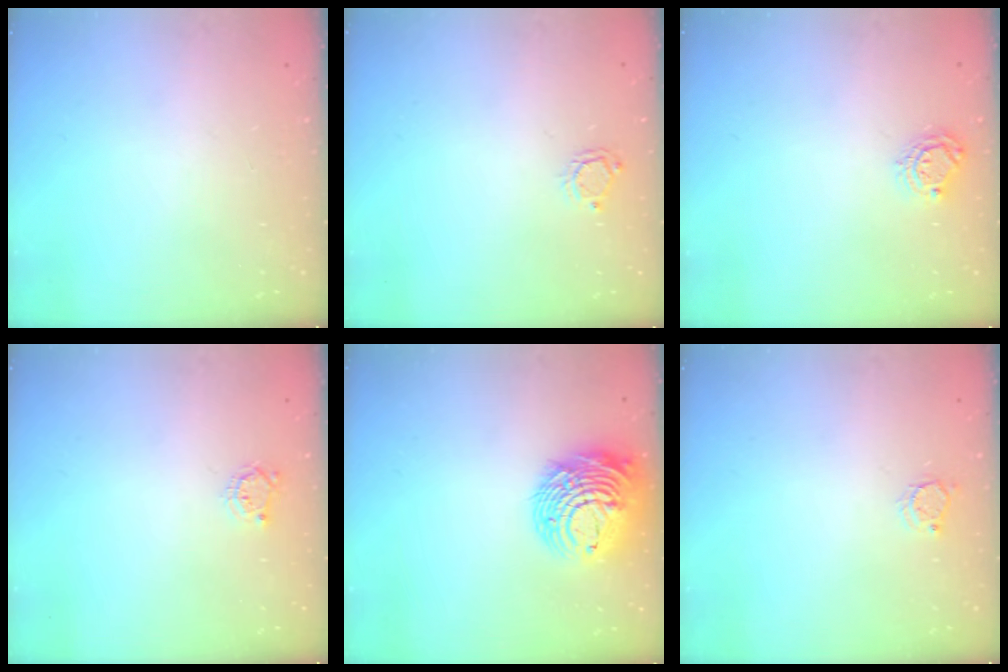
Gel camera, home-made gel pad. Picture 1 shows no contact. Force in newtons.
{"total": 2.9, "press": 2.9, "slide": 0.3}
{"total": 5.4, "press": 5.4, "slide": 0.4}
{"total": 3.7, "press": 3.7, "slide": 0.5}
{"total": 15.0, "press": 14.9, "slide": 1.5}
{"total": 3.4, "press": 3.4, "slide": 0.4}